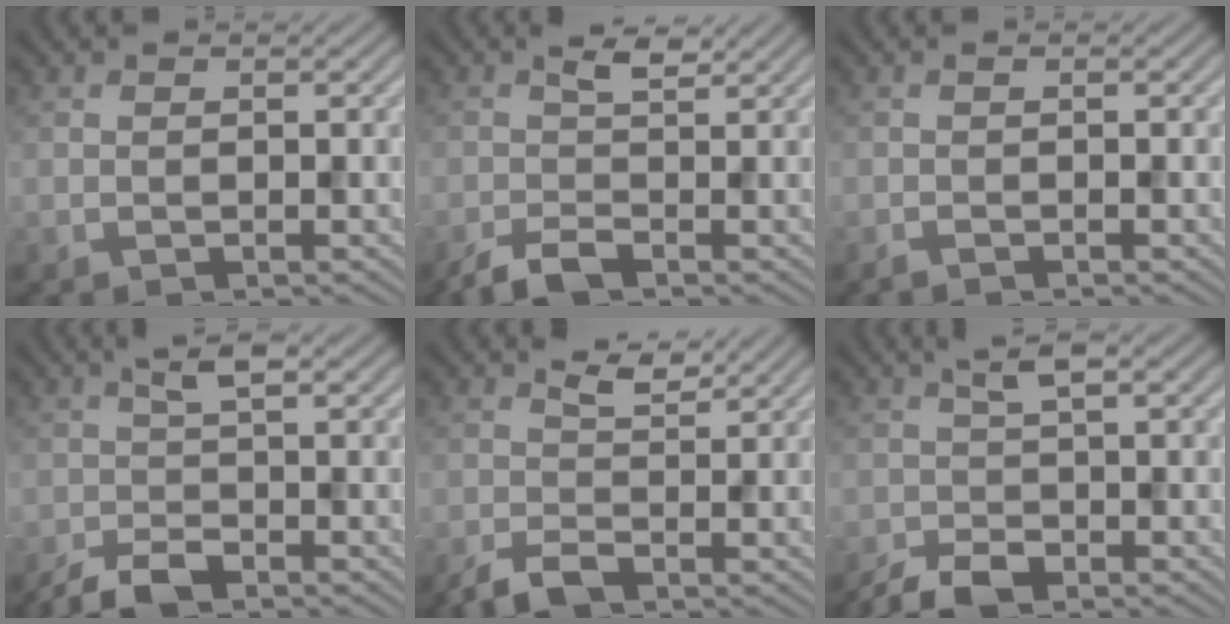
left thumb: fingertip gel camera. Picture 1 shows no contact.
{"total": 3.4, "force": [-1.3, 1.3, 2.9], "torque": [-0.061, 0.000, -0.030]}
{"total": 0.9, "force": [-0.7, 0.1, 0.6], "torque": [-0.013, 0.000, -0.014]}
{"total": 4.1, "force": [-2.2, 1.1, 3.2], "torque": [-0.064, -0.001, -0.053]}
{"total": 3.3, "force": [-0.5, 1.6, 2.8], "torque": [-0.064, -0.002, -0.011]}
{"total": 4.2, "force": [-2.0, 1.4, 3.5], "torque": [-0.076, -0.003, -0.046]}